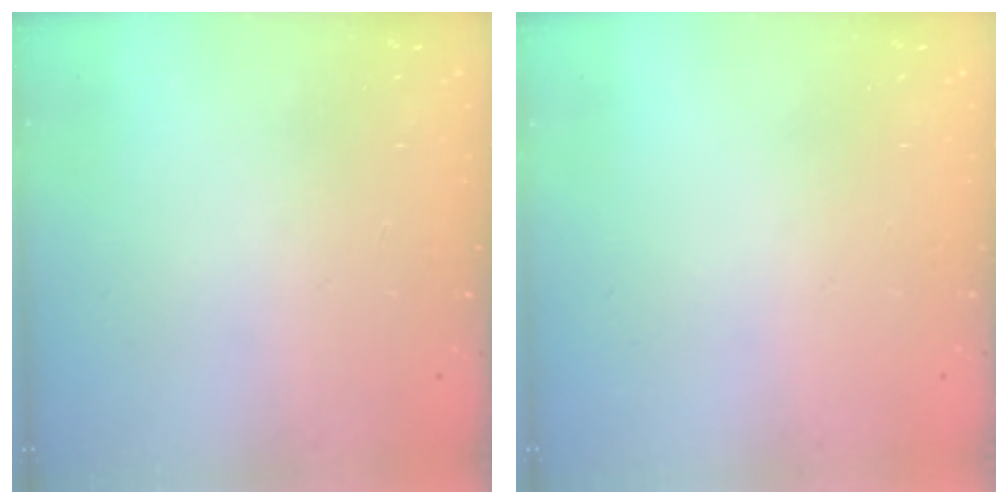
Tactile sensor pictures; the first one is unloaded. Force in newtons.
{"total": 0.0}